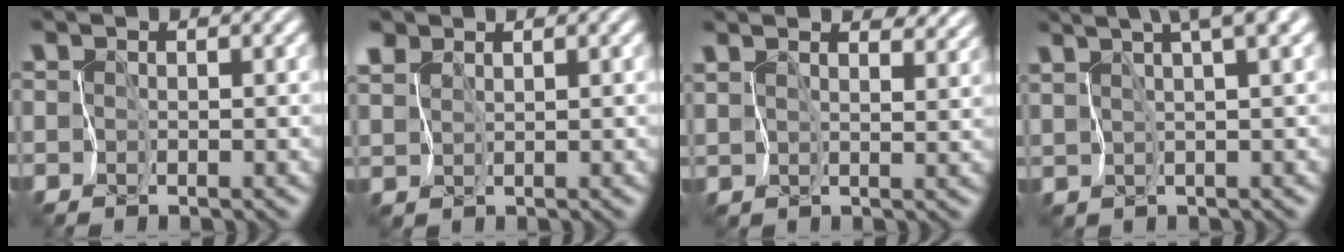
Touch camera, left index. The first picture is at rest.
{"total": 1.7, "force": [1.6, 0.5, -0.2], "torque": [-0.008, 0.005, 0.031]}
{"total": 4.7, "force": [4.0, 1.7, 1.8], "torque": [-0.045, 0.001, 0.054]}
{"total": 5.9, "force": [3.9, 0.8, 4.3], "torque": [-0.075, 0.017, 0.068]}